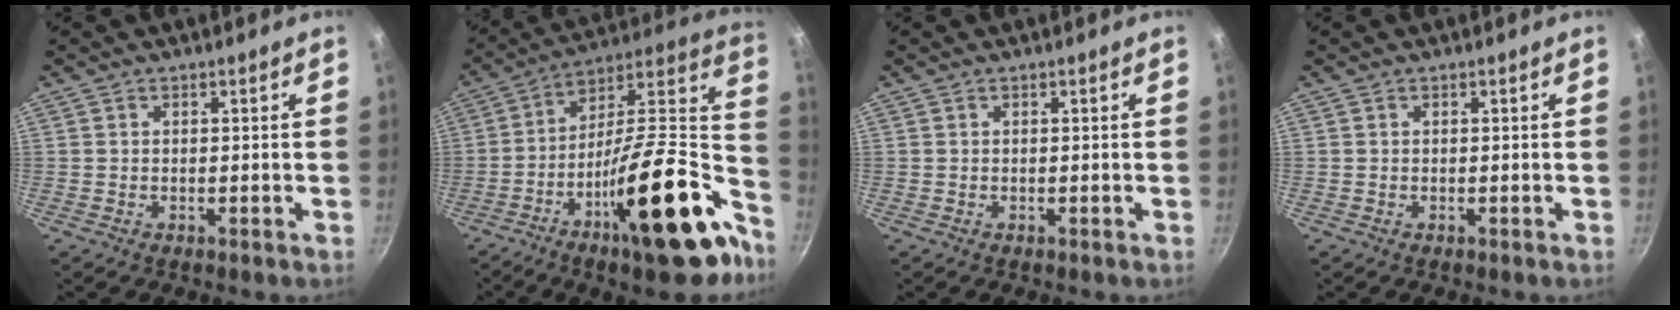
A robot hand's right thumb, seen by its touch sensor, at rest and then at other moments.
{"total": 30.6, "force": [-13.0, 9.9, 25.9], "torque": [-0.341, 0.076, -0.214]}
{"total": 0.0}
{"total": 0.0}